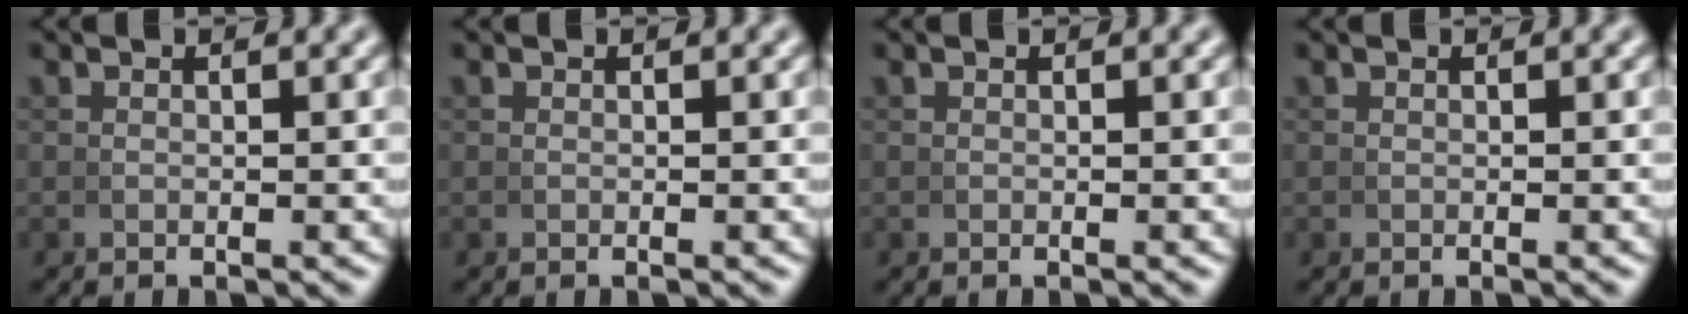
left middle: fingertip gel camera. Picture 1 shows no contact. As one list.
[{"total": 0.0}, {"total": 0.0}, {"total": 0.0}]